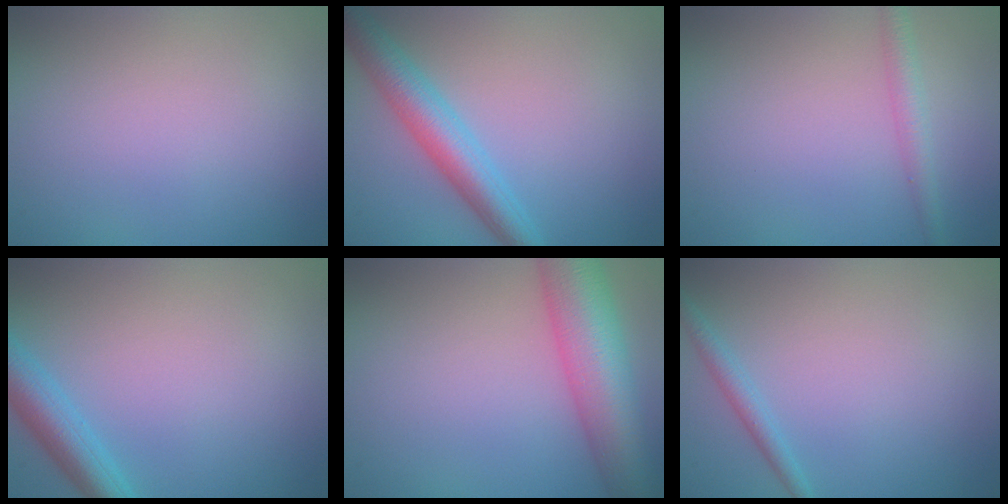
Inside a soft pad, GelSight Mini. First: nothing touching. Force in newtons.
{"total": 4.8, "press": 4.8, "slide": 0.2}
{"total": 2.0, "press": 2.0, "slide": 0.0}
{"total": 3.6, "press": 3.6, "slide": 0.1}
{"total": 9.6, "press": 9.6, "slide": 0.3}
{"total": 1.5, "press": 1.5, "slide": 0.1}